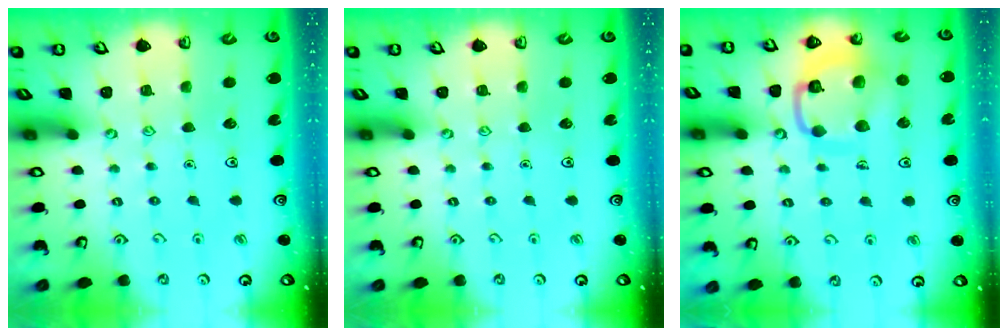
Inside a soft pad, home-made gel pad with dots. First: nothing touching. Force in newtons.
{"total": 0.0}
{"total": 13.4, "press": 13.4, "slide": 1.3}